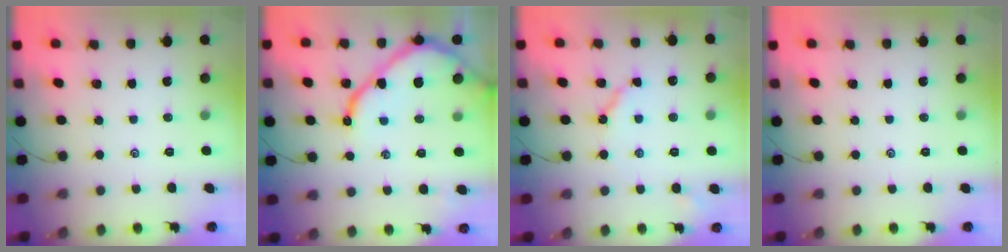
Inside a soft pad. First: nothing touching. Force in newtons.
{"total": 11.9, "press": 11.8, "slide": 1.2}
{"total": 5.5, "press": 5.5, "slide": 0.2}
{"total": 0.0}